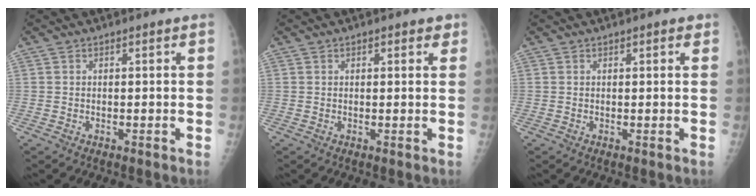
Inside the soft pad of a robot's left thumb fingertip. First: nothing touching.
{"total": 1.8, "force": [1.1, 1.0, 1.0], "torque": [0.001, -0.002, 0.009]}
{"total": 1.2, "force": [0.7, 0.5, 0.8], "torque": [-0.006, 0.000, 0.006]}